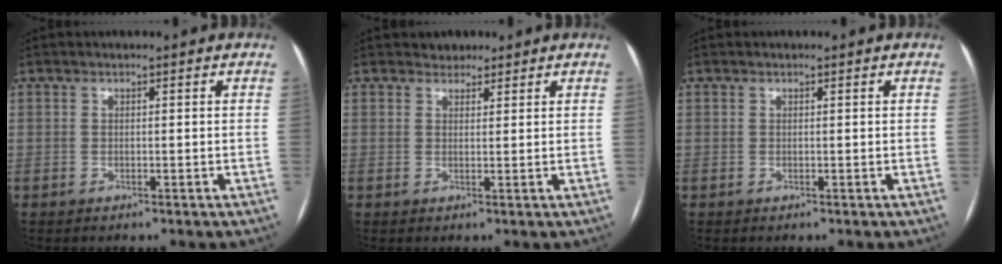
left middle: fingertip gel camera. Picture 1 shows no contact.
{"total": 2.0, "force": [1.6, 1.1, 0.0], "torque": [0.000, 0.004, 0.023]}
{"total": 0.0}